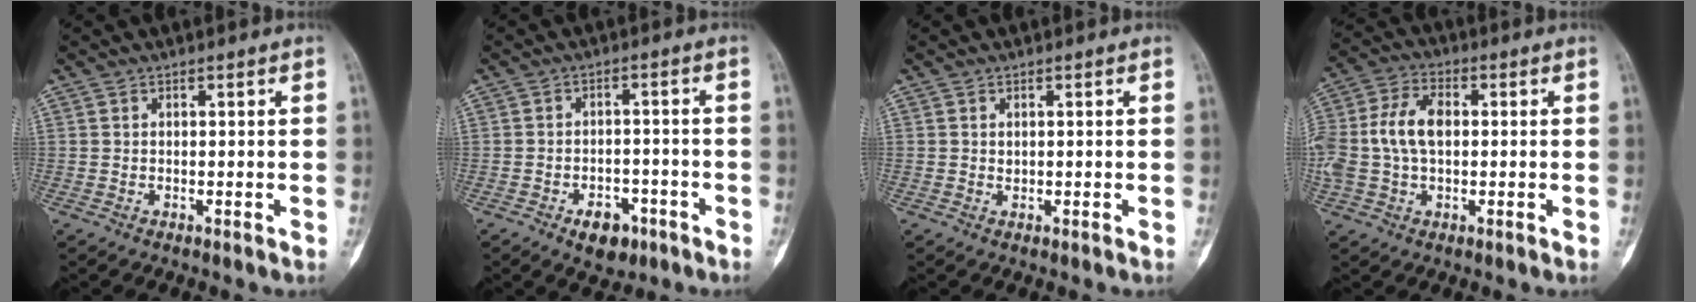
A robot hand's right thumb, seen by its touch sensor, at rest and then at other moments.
{"total": 6.3, "force": [-3.5, 4.0, 3.4], "torque": [-0.030, 0.026, -0.048]}
{"total": 0.5, "force": [0.2, 0.4, 0.2], "torque": [0.000, -0.001, 0.004]}
{"total": 12.0, "force": [0.5, 7.5, 9.3], "torque": [-0.203, 0.024, 0.008]}